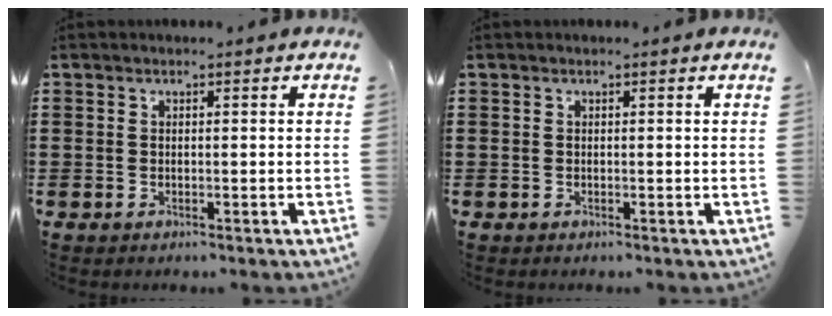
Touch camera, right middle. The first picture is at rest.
{"total": 0.0}